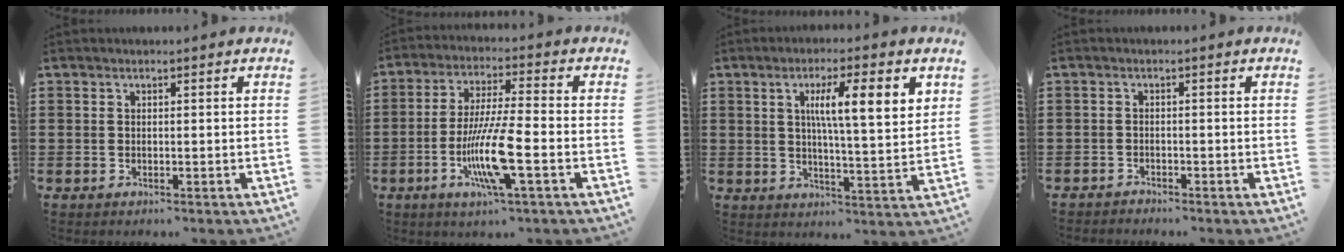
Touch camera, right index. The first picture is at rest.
{"total": 11.1, "force": [-3.7, 1.5, 10.4], "torque": [-0.217, -0.017, -0.074]}
{"total": 8.8, "force": [3.1, 1.5, 8.1], "torque": [-0.146, -0.001, 0.044]}
{"total": 1.2, "force": [-1.2, 0.2, -0.1], "torque": [-0.003, 0.003, -0.025]}